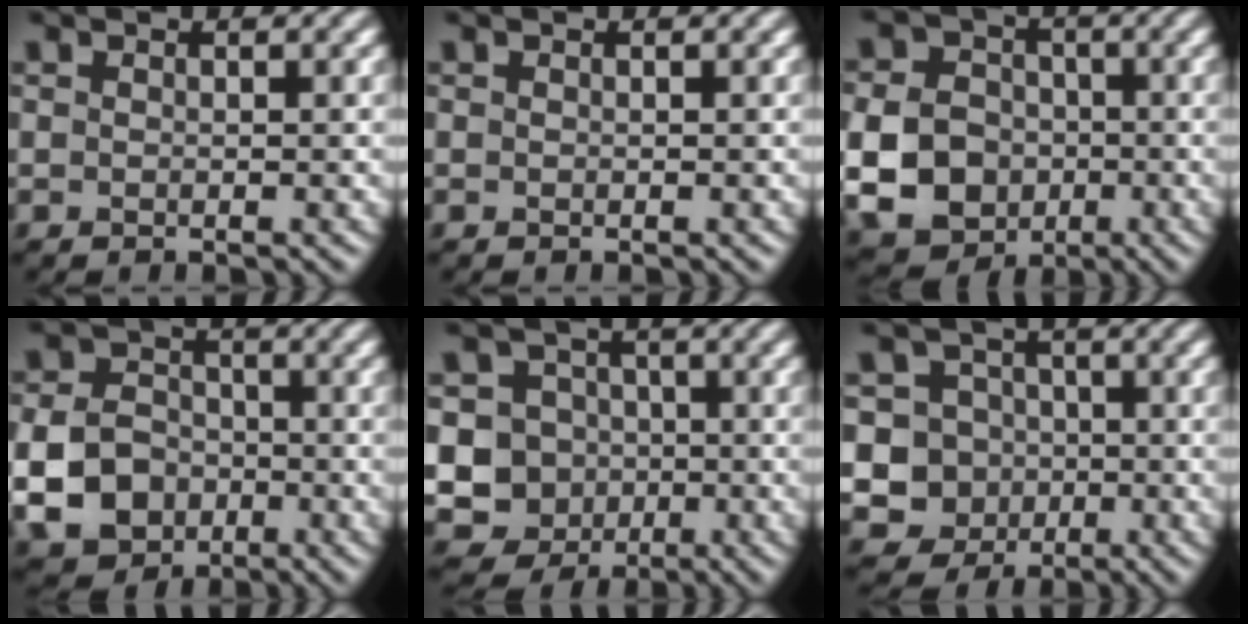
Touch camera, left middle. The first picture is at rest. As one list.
[{"total": 0.0}, {"total": 9.8, "force": [-2.2, 8.4, 4.5], "torque": [-0.095, -0.020, -0.066]}, {"total": 7.1, "force": [-2.3, 5.8, 3.5], "torque": [-0.075, -0.010, -0.057]}, {"total": 8.9, "force": [-1.7, 8.3, 2.8], "torque": [-0.052, 0.020, -0.066]}, {"total": 6.6, "force": [-1.0, 6.2, 2.1], "torque": [-0.026, 0.008, -0.053]}]